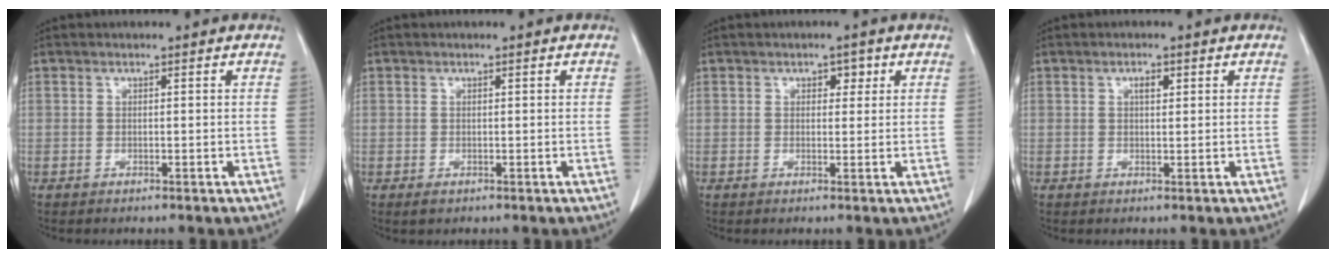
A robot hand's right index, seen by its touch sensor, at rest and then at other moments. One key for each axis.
{"total": 1.0, "fx": -0.3, "fy": 0.8, "fz": 0.4, "tx": -0.001, "ty": 0.003, "tz": 0.000}
{"total": 1.9, "fx": 0.8, "fy": 1.2, "fz": 1.2, "tx": -0.013, "ty": 0.005, "tz": 0.009}
{"total": 1.6, "fx": 0.6, "fy": 0.6, "fz": 1.3, "tx": -0.023, "ty": 0.000, "tz": 0.009}